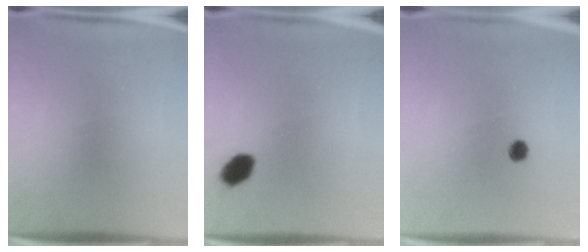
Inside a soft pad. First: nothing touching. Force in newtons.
{"total": 4.9}
{"total": 1.4}